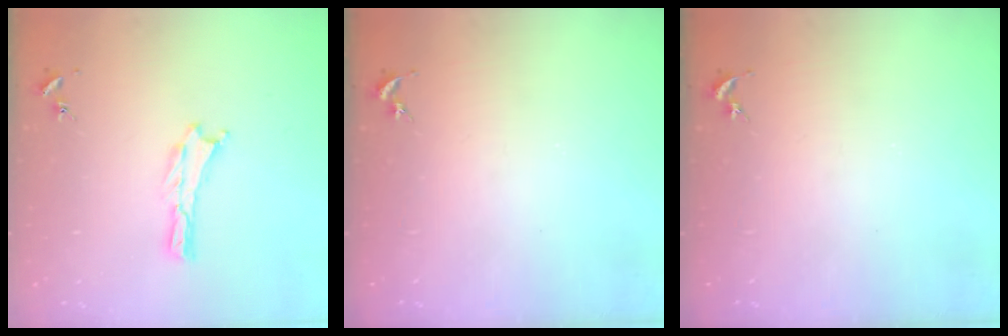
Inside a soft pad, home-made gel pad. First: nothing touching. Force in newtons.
{"total": 0.0}
{"total": 0.0}